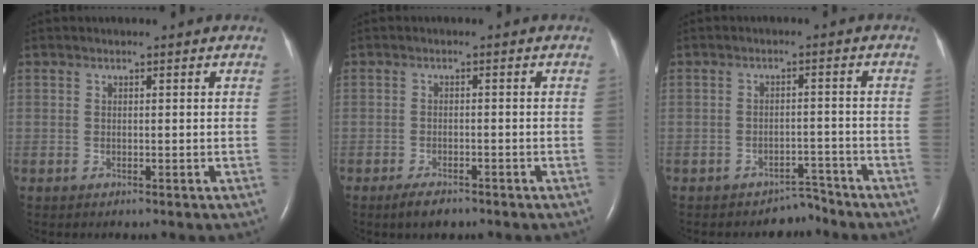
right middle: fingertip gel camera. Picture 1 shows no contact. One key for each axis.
{"total": 2.9, "fx": -2.2, "fy": 0.9, "fz": 1.7, "tx": -0.037, "ty": -0.004, "tz": -0.035}
{"total": 2.9, "fx": -2.7, "fy": 0.8, "fz": -0.6, "tx": 0.012, "ty": 0.003, "tz": -0.038}